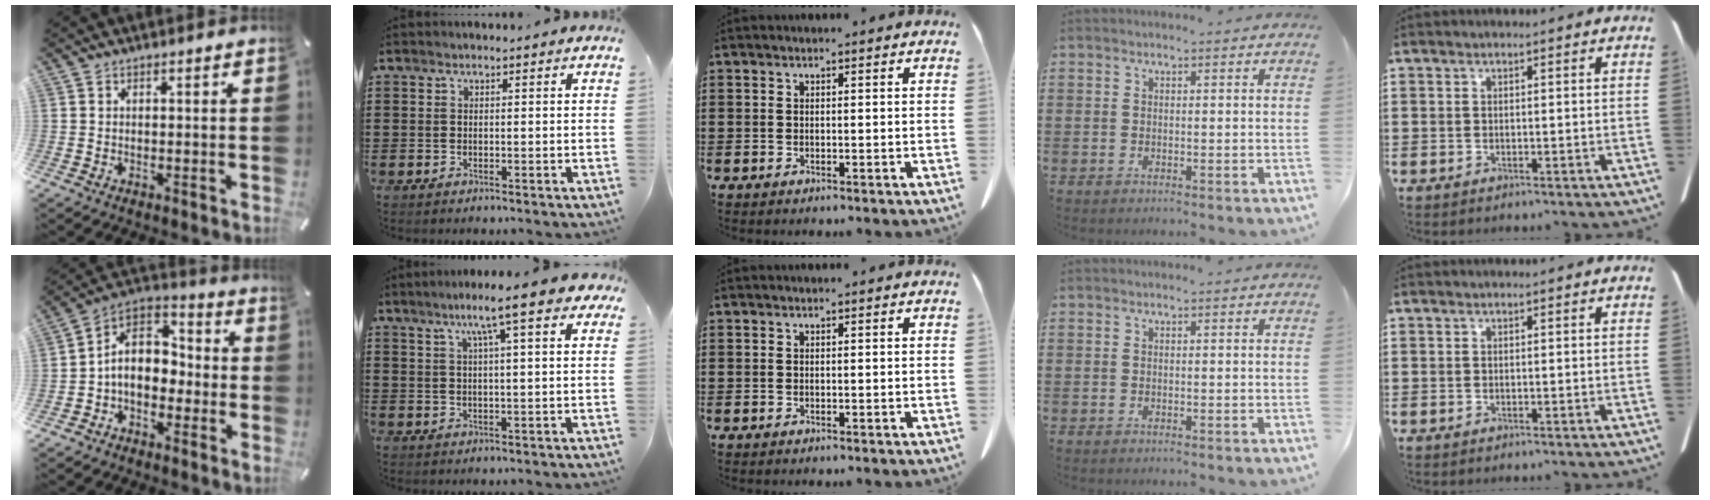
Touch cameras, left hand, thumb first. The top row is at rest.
{"thumb": {"total": 9.1, "force": [-2.0, 7.3, 5.1], "torque": [-0.104, 0.015, -0.038]}, "index": {"total": 9.1, "force": [5.4, 0.8, 7.3], "torque": [-0.138, 0.000, 0.088]}}